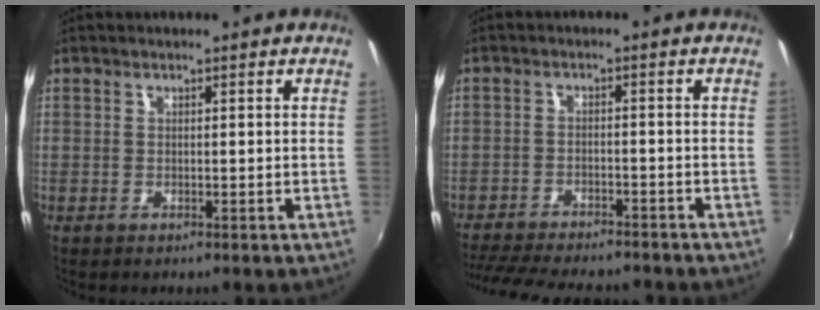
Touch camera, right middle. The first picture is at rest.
{"total": 15.9, "force": [-13.9, 3.6, 6.9], "torque": [-0.151, -0.025, -0.208]}